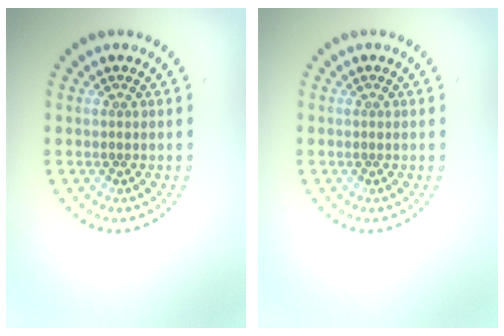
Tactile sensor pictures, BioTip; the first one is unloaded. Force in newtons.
{"total": 0.0}